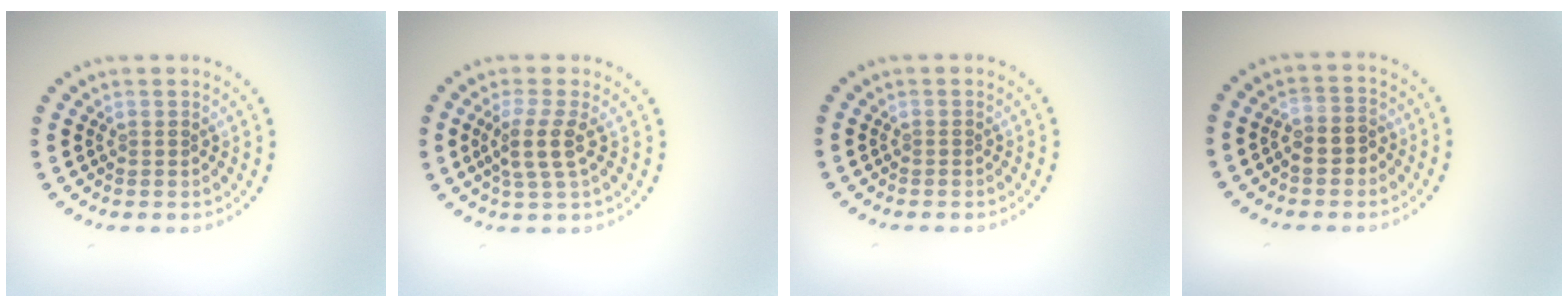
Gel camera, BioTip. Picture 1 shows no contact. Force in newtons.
{"total": 2.8, "press": 2.3, "slide": 1.6}
{"total": 0.0}
{"total": 2.5, "press": 2.4, "slide": 0.8}